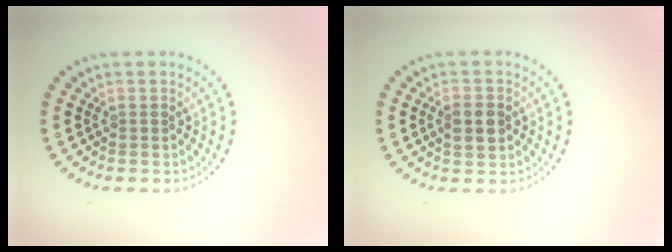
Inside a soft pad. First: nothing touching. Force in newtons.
{"total": 2.9, "press": 2.9, "slide": 0.0}